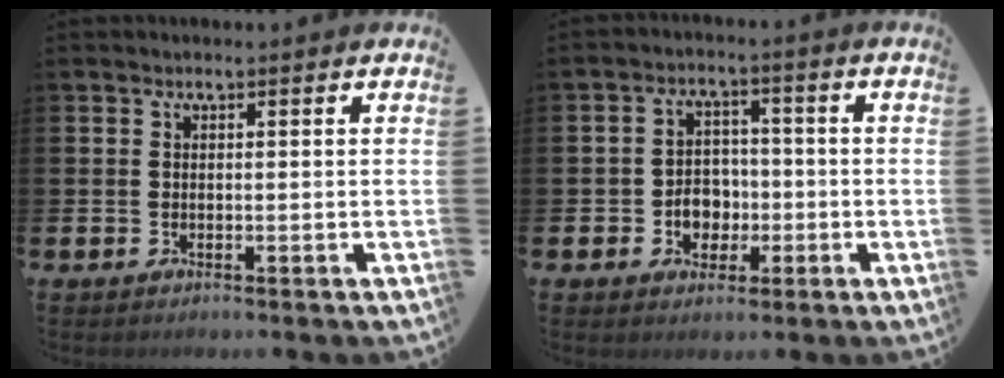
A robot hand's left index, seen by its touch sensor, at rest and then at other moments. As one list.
[{"total": 4.2, "force": [-1.1, 3.7, 1.7], "torque": [-0.034, 0.004, -0.028]}]